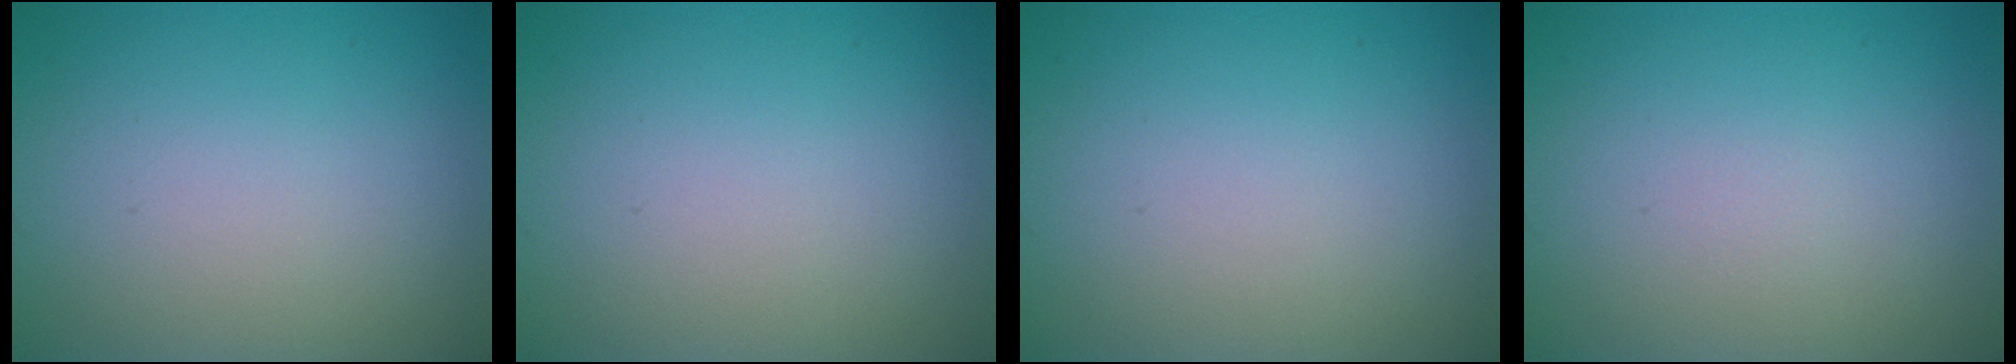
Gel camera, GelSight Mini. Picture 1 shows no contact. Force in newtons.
{"total": 0.0}
{"total": 0.0}
{"total": 0.0}